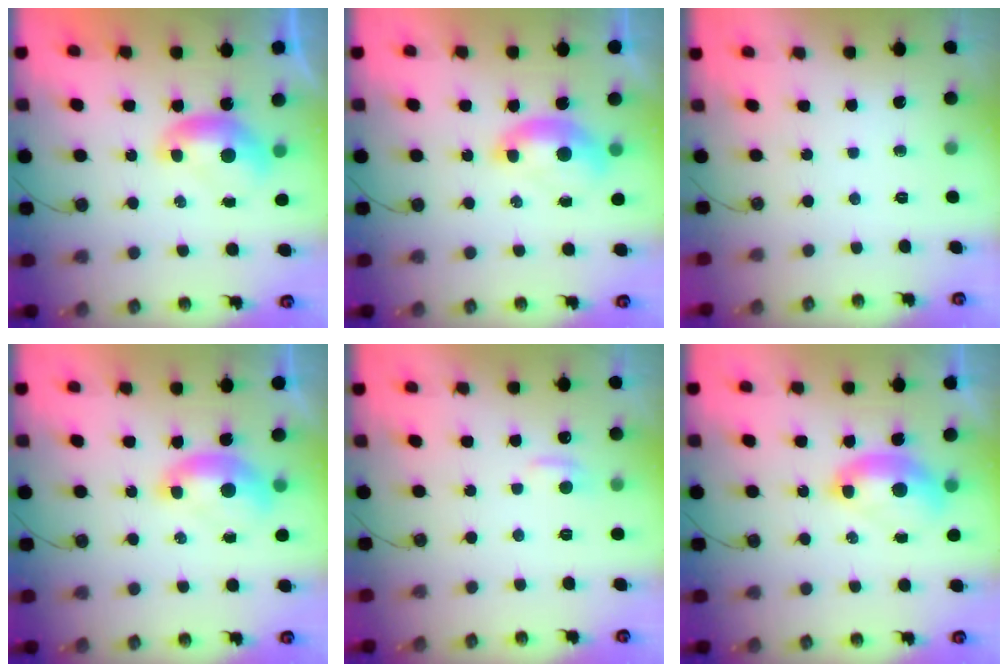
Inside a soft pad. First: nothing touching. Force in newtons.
{"total": 1.6, "press": 1.5, "slide": 0.6}
{"total": 0.0}
{"total": 1.8, "press": 1.7, "slide": 0.6}
{"total": 1.0, "press": 0.7, "slide": 0.7}
{"total": 2.6, "press": 2.6, "slide": 0.6}